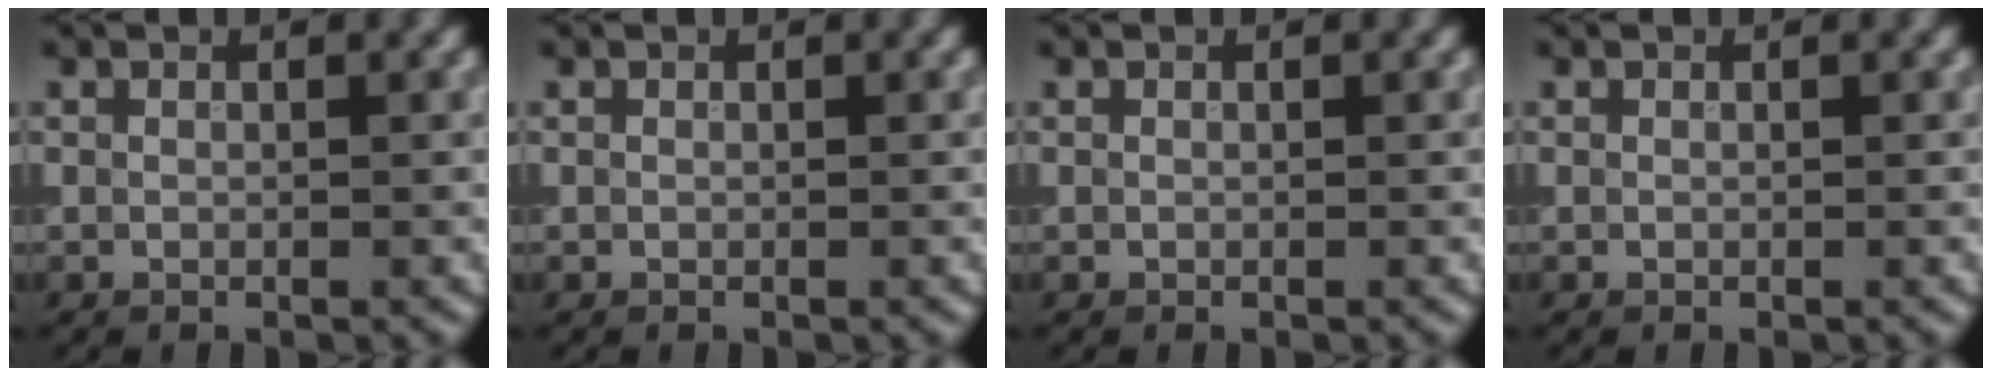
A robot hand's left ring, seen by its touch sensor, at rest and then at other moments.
{"total": 0.0}
{"total": 0.0}
{"total": 0.0}